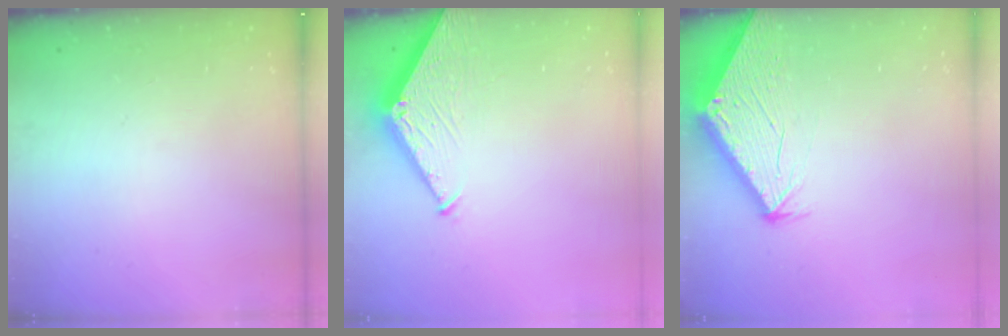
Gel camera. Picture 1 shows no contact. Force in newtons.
{"total": 5.4, "press": 5.4, "slide": 0.3}
{"total": 2.5, "press": 2.5, "slide": 0.1}